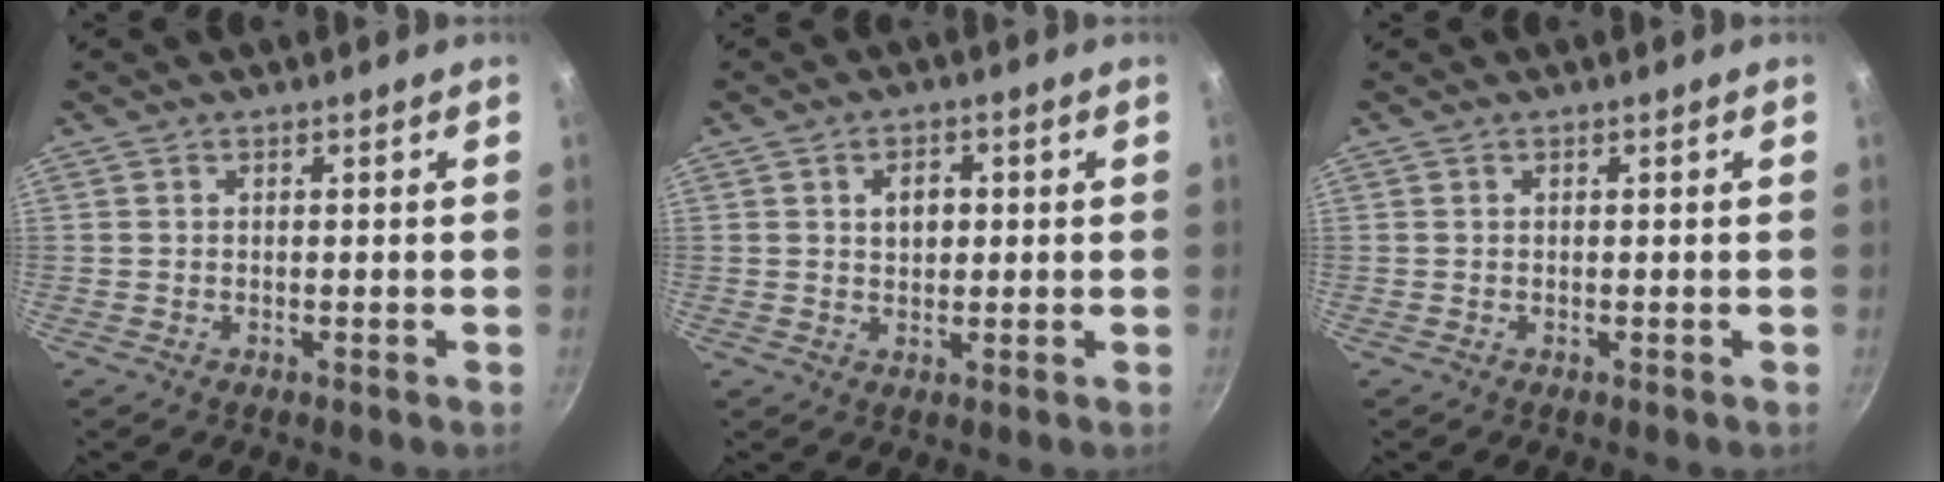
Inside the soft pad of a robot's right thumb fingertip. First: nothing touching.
{"total": 4.2, "force": [0.8, 2.9, 2.9], "torque": [-0.029, 0.003, 0.014]}
{"total": 0.0}